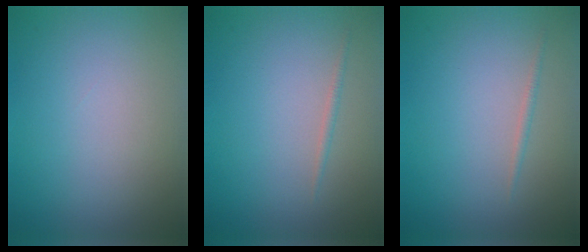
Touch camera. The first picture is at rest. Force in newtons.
{"total": 0.6, "press": 0.6, "slide": 0.1}
{"total": 0.6, "press": 0.6, "slide": 0.1}